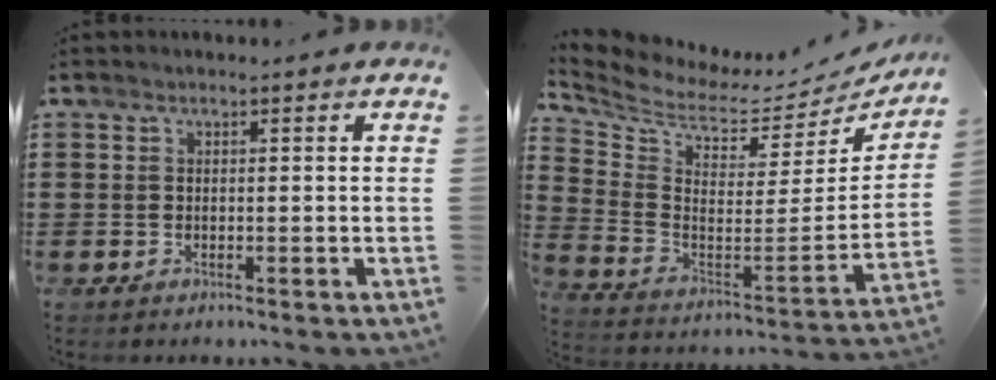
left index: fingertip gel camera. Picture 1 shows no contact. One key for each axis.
{"total": 4.4, "fx": 3.8, "fy": 1.9, "fz": 1.3, "tx": -0.055, "ty": -0.052, "tz": 0.061}